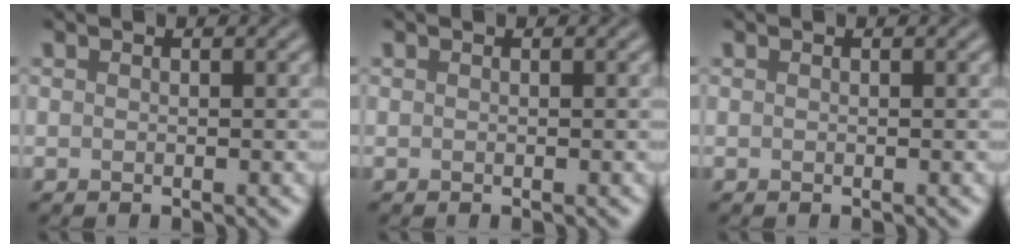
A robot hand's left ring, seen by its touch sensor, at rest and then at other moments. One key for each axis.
{"total": 0.0}
{"total": 0.0}